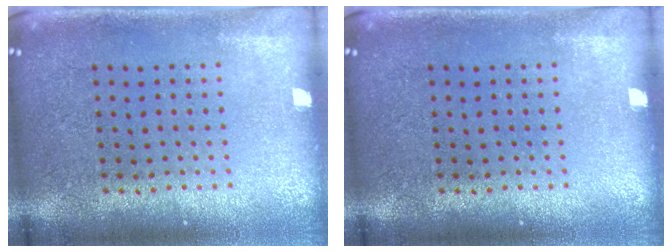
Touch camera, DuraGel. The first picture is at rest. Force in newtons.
{"total": 0.0}